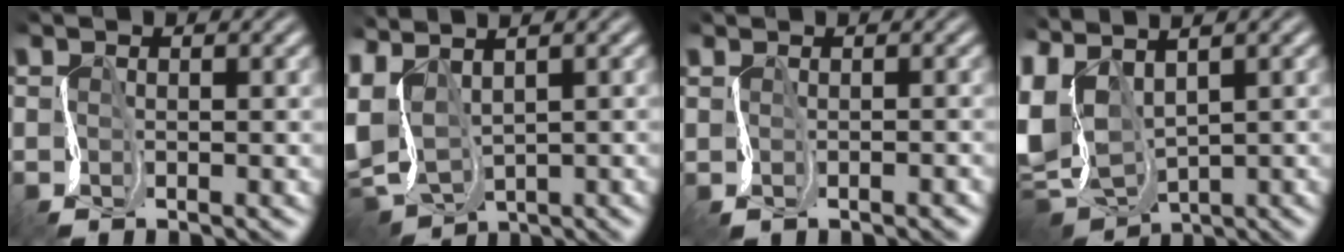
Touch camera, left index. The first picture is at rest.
{"total": 6.9, "force": [0.0, 4.4, 5.3], "torque": [-0.135, 0.004, 0.030]}
{"total": 0.7, "force": [0.0, 0.6, 0.3], "torque": [0.011, 0.003, 0.005]}
{"total": 8.9, "force": [1.2, 5.7, 6.8], "torque": [-0.183, 0.002, 0.037]}